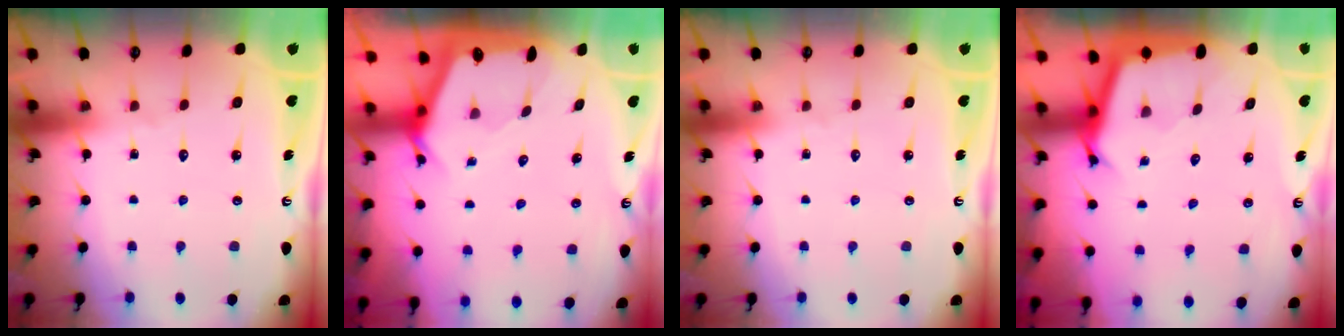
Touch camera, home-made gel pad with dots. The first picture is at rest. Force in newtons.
{"total": 2.3, "press": 2.3, "slide": 0.2}
{"total": 0.0}
{"total": 2.7, "press": 2.7, "slide": 0.1}